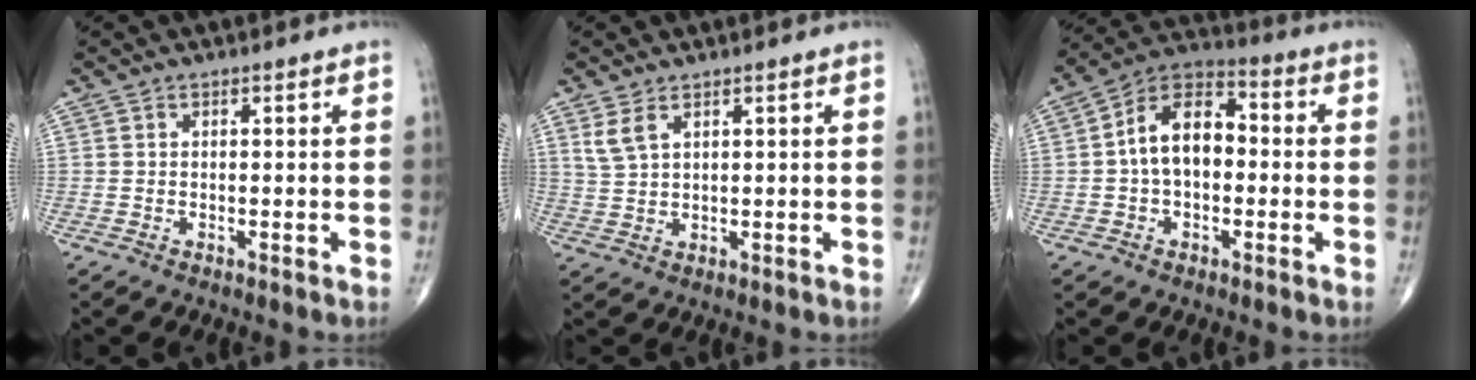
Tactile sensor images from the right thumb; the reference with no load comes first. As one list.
[{"total": 3.3, "force": [2.0, 1.3, 2.3], "torque": [-0.051, -0.002, 0.050]}, {"total": 11.9, "force": [0.0, 7.4, 9.3], "torque": [-0.146, 0.036, -0.013]}]